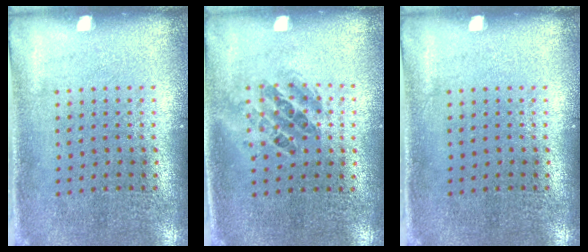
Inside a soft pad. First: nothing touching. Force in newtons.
{"total": 0.9, "press": 0.9, "slide": 0.4}
{"total": 0.0}